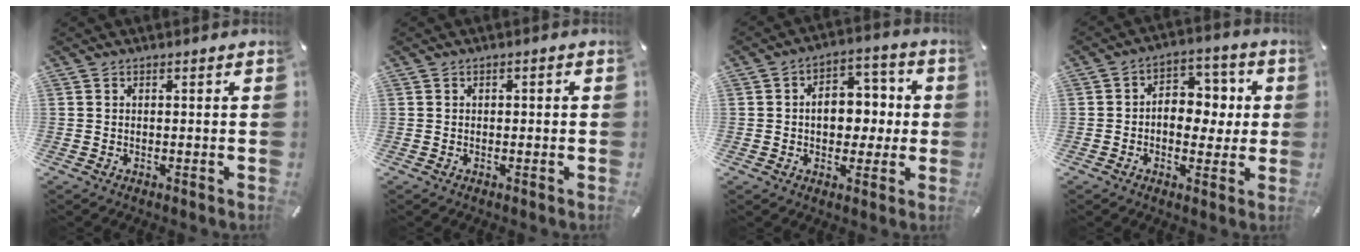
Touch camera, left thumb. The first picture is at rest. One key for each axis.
{"total": 0.6, "fx": -0.2, "fy": 0.5, "fz": 0.3, "tx": -0.006, "ty": 0.001, "tz": -0.005}
{"total": 9.9, "fx": -0.3, "fy": 7.4, "fz": 6.6, "tx": -0.079, "ty": 0.008, "tz": -0.009}
{"total": 8.6, "fx": 0.1, "fy": 6.9, "fz": 5.0, "tx": -0.065, "ty": 0.005, "tz": -0.001}